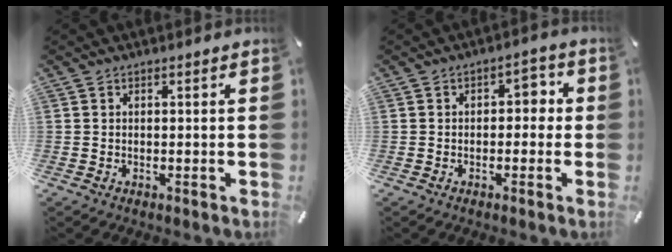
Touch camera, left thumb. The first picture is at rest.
{"total": 3.5, "force": [-0.7, 2.4, 2.4], "torque": [-0.025, 0.007, -0.024]}